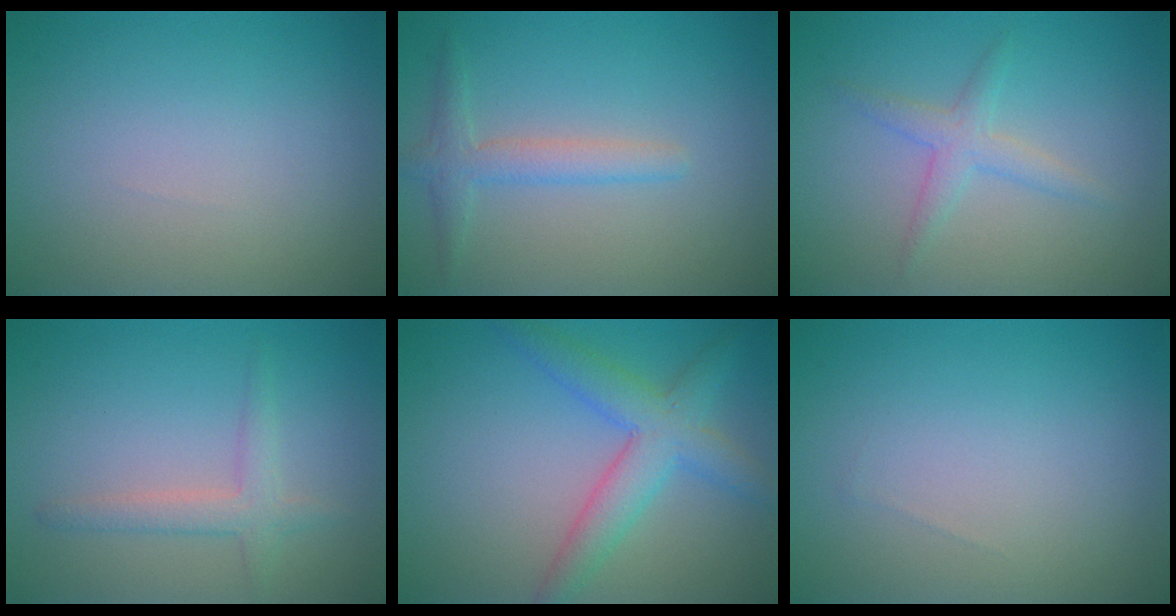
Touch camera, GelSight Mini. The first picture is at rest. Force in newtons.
{"total": 2.4, "press": 2.4, "slide": 0.1}
{"total": 2.1, "press": 2.1, "slide": 0.1}
{"total": 2.2, "press": 2.2, "slide": 0.1}
{"total": 4.7, "press": 4.7, "slide": 0.2}
{"total": 0.0}